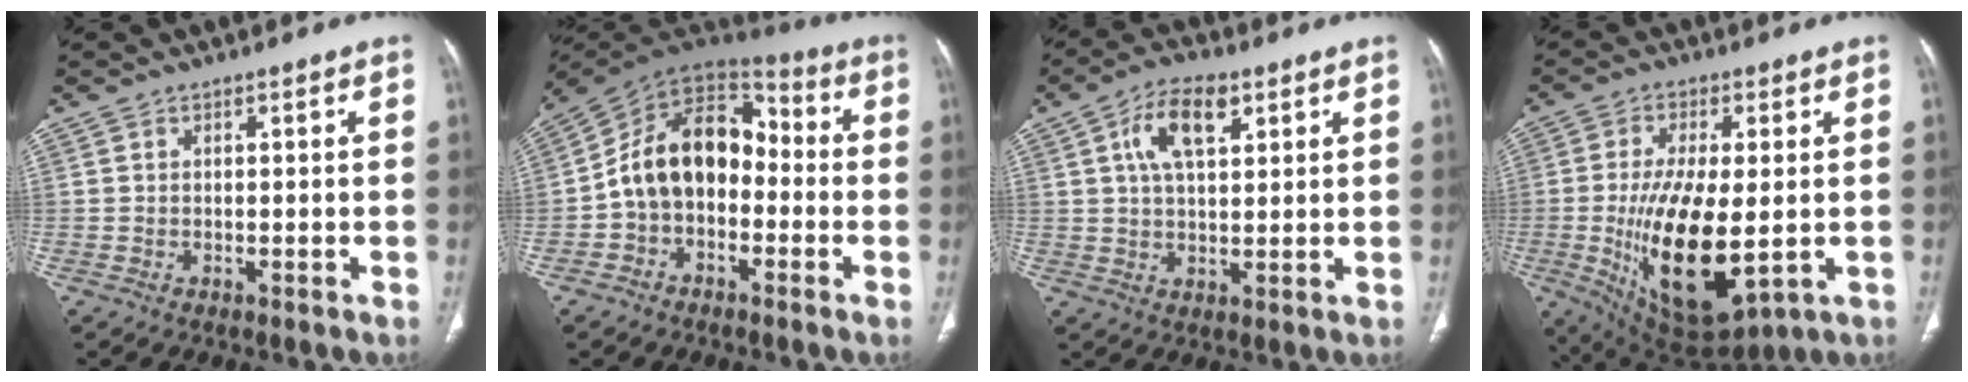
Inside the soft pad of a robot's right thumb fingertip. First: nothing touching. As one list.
[{"total": 14.8, "force": [-2.2, 10.5, 10.2], "torque": [-0.144, 0.059, -0.052]}, {"total": 9.0, "force": [3.7, 4.5, 6.9], "torque": [-0.116, 0.000, 0.063]}, {"total": 18.1, "force": [-2.4, 7.6, 16.3], "torque": [-0.295, -0.025, -0.017]}]